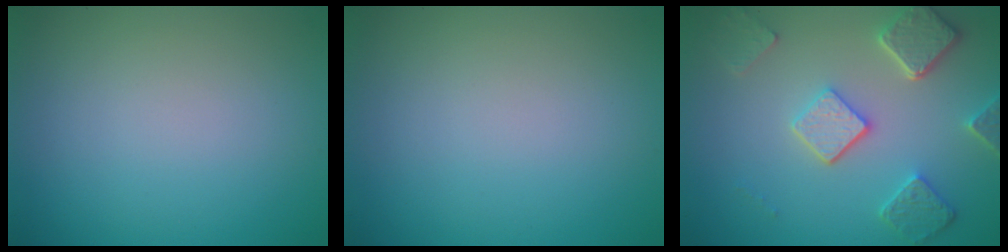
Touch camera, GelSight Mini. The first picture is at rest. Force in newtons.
{"total": 0.0}
{"total": 5.0, "press": 3.9, "slide": 3.1}